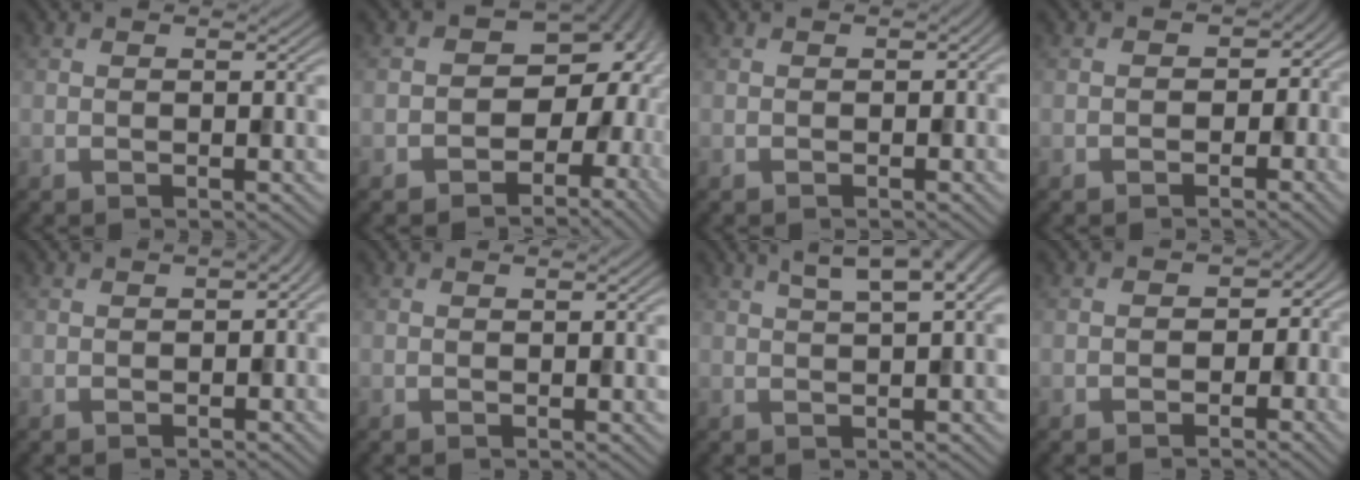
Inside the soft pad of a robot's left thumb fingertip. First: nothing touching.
{"total": 13.2, "force": [-1.5, 10.5, 8.0], "torque": [-0.071, -0.019, -0.032]}
{"total": 0.7, "force": [-0.2, 0.6, 0.3], "torque": [-0.004, -0.004, -0.004]}
{"total": 2.6, "force": [-0.9, 2.3, 0.9], "torque": [0.000, -0.001, -0.016]}
{"total": 2.6, "force": [-0.2, 1.5, 2.1], "torque": [-0.028, -0.002, -0.003]}
{"total": 0.0}
{"total": 7.3, "force": [4.0, 1.7, 5.9], "torque": [-0.077, 0.028, 0.045]}
{"total": 3.2, "force": [-1.0, 2.8, 1.2], "torque": [0.000, -0.002, -0.019]}